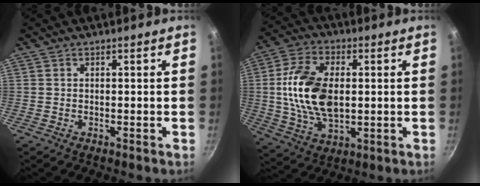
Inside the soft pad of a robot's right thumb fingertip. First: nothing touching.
{"total": 15.8, "force": [1.0, 9.5, 12.6], "torque": [-0.225, 0.004, 0.017]}